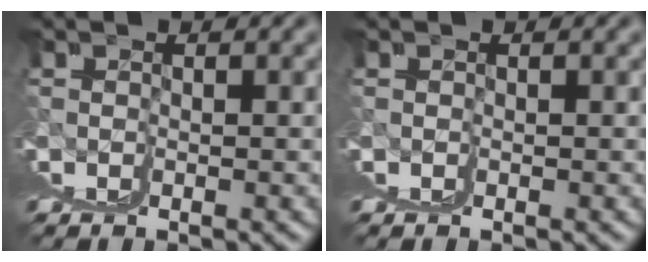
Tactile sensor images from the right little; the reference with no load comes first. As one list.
[{"total": 0.0}]